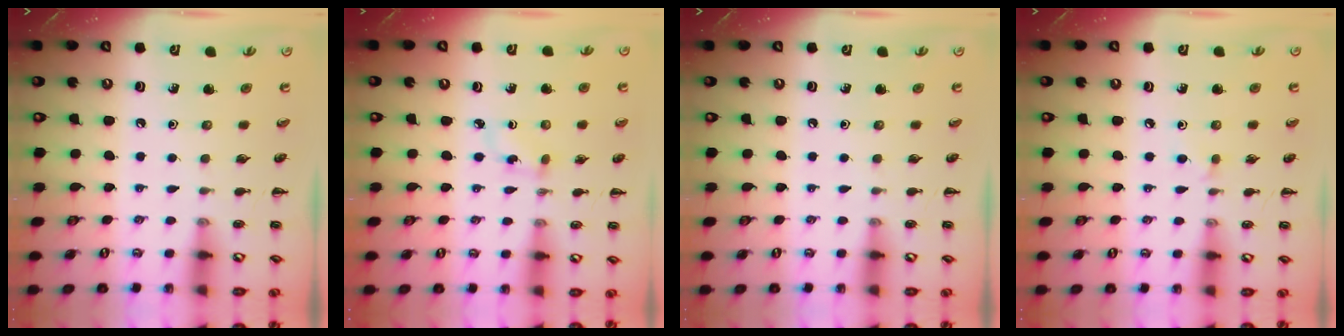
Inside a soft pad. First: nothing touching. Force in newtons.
{"total": 3.3, "press": 3.0, "slide": 1.4}
{"total": 0.0}
{"total": 4.0, "press": 3.7, "slide": 1.5}